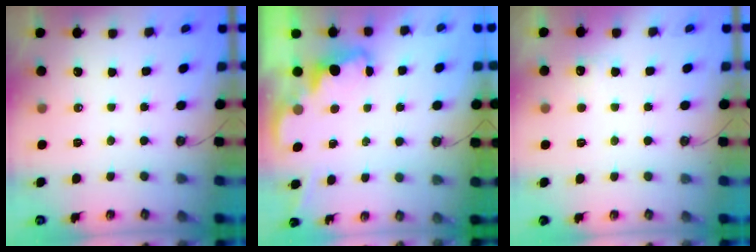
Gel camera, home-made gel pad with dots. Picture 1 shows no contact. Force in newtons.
{"total": 2.1, "press": 2.0, "slide": 0.6}
{"total": 3.4, "press": 3.2, "slide": 1.2}